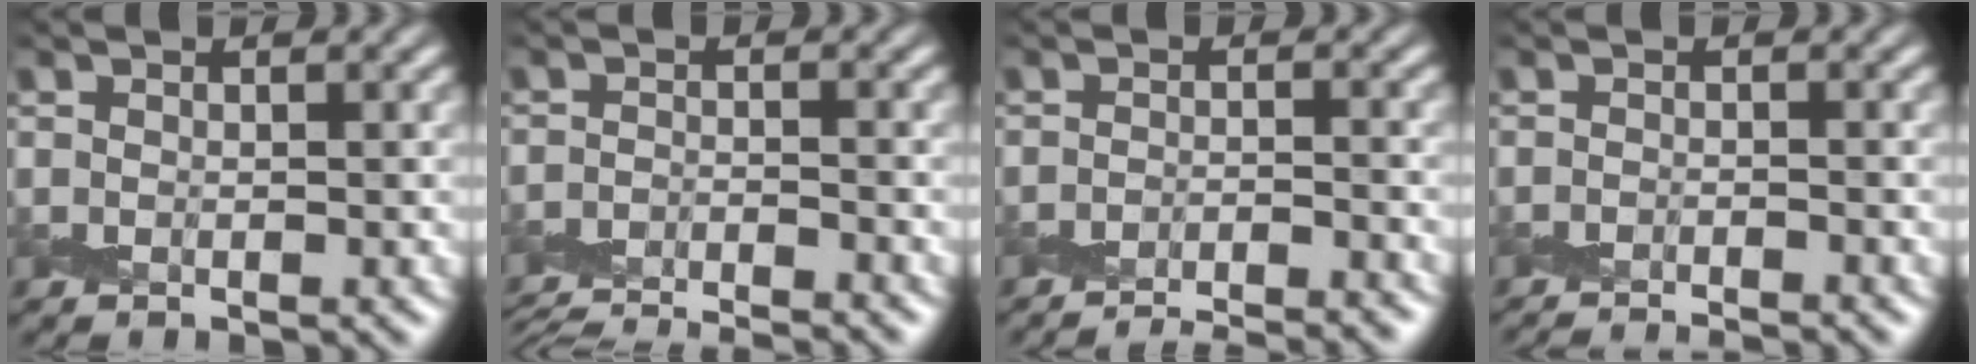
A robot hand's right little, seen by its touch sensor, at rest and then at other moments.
{"total": 7.3, "force": [-7.1, 0.7, 1.5], "torque": [-0.018, -0.017, -0.103]}
{"total": 6.3, "force": [-6.2, 0.2, 1.3], "torque": [-0.012, -0.007, -0.091]}
{"total": 2.8, "force": [-2.7, -0.5, 0.7], "torque": [-0.008, -0.009, -0.052]}